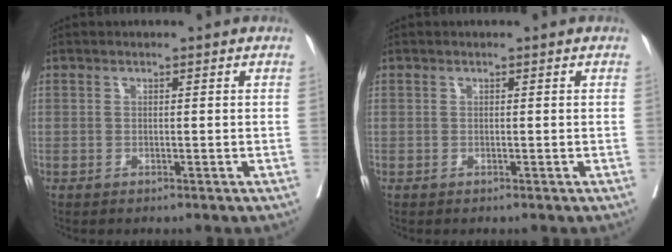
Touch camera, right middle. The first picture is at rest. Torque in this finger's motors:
{"motor_torque": [0.01, -0.01, -0.34, -0.07]}